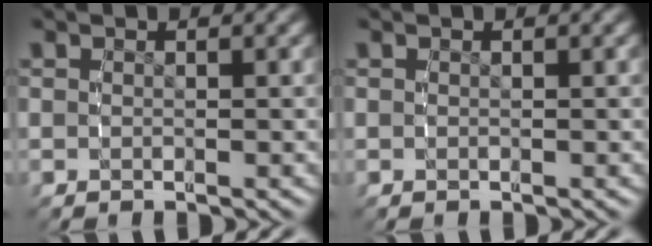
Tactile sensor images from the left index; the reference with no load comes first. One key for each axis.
{"total": 0.0}